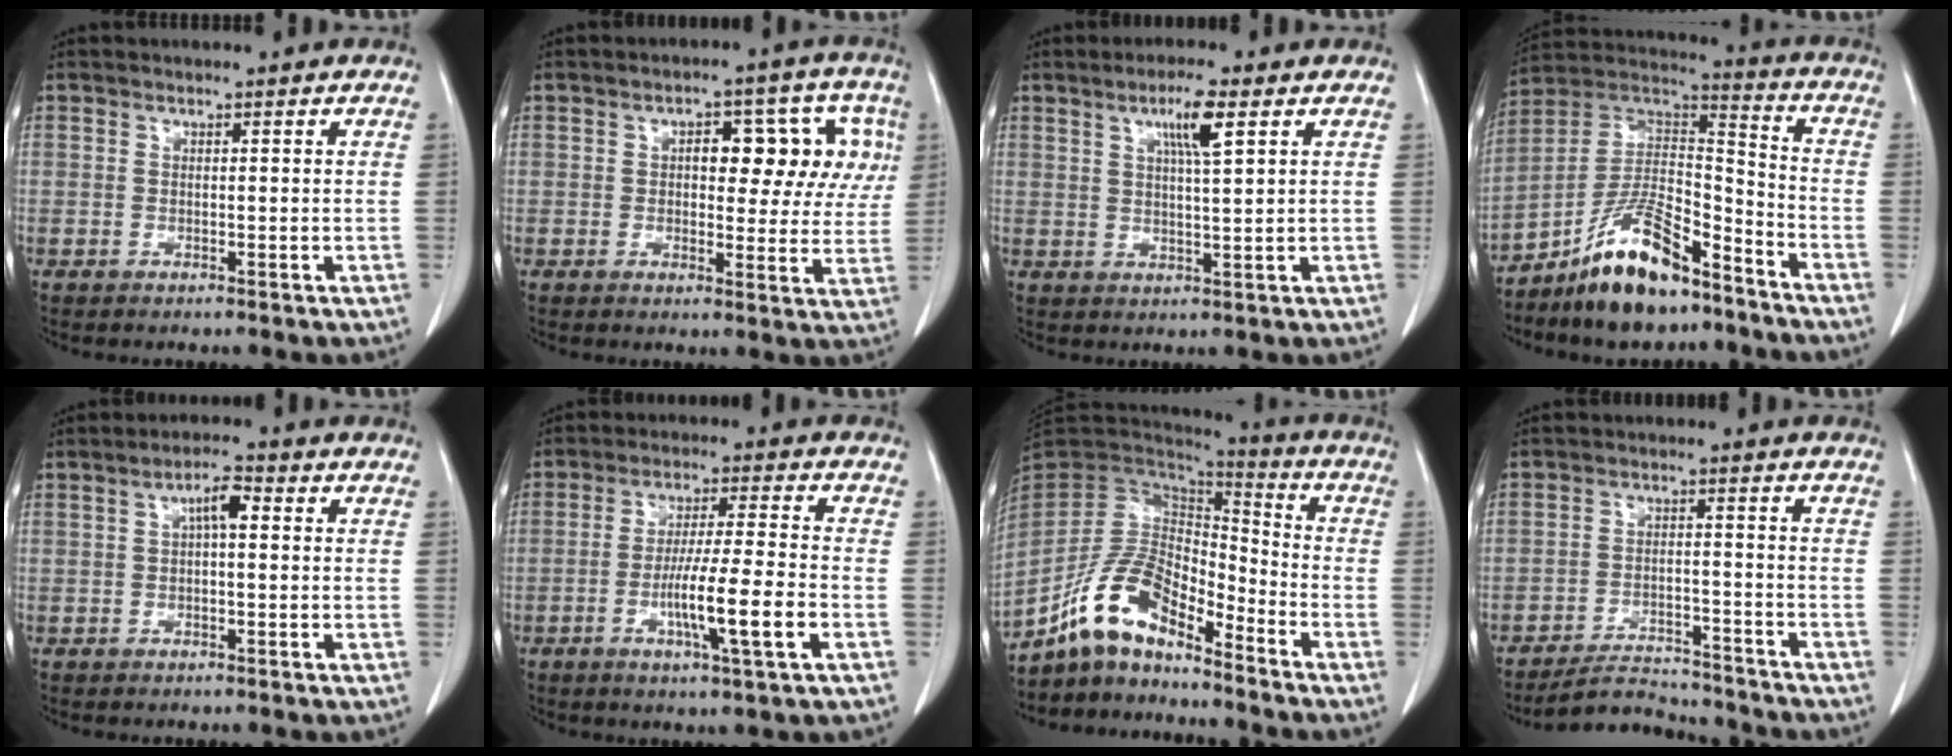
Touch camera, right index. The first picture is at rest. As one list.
[{"total": 10.8, "force": [2.7, 5.1, 9.1], "torque": [-0.100, 0.034, 0.035]}, {"total": 5.5, "force": [2.6, 0.1, 4.8], "torque": [-0.084, 0.001, 0.044]}, {"total": 14.6, "force": [-10.5, 4.1, 9.3], "torque": [-0.169, 0.023, -0.186]}, {"total": 3.6, "force": [0.7, 1.0, 3.4], "torque": [-0.057, 0.011, 0.008]}, {"total": 10.3, "force": [-3.3, -0.2, 9.7], "torque": [-0.174, -0.009, -0.061]}, {"total": 11.6, "force": [-9.2, 4.0, 5.8], "torque": [-0.118, 0.032, -0.173]}, {"total": 7.6, "force": [-7.5, 1.4, 0.3], "torque": [-0.001, 0.008, -0.123]}]